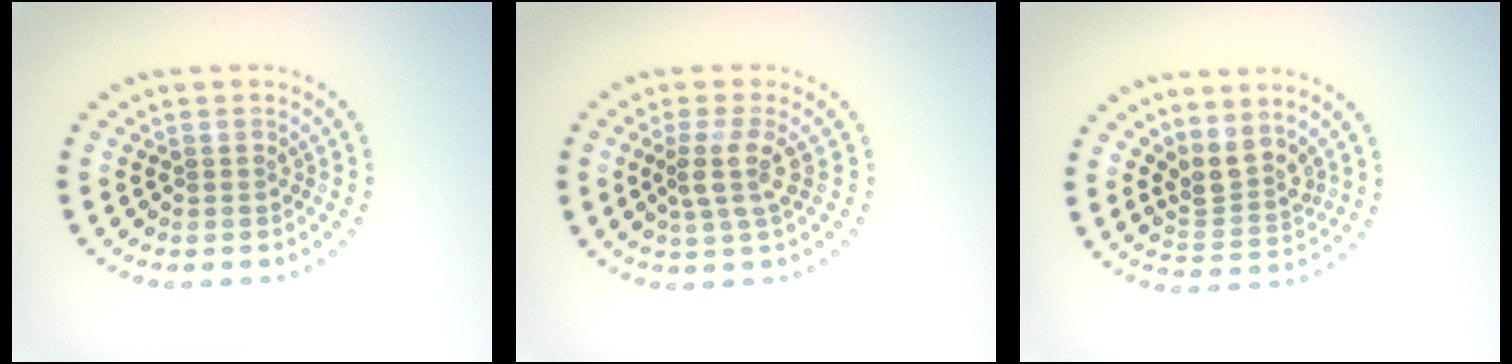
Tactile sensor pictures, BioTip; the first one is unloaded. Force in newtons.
{"total": 2.8, "press": 2.1, "slide": 1.9}
{"total": 2.8, "press": 2.0, "slide": 2.0}